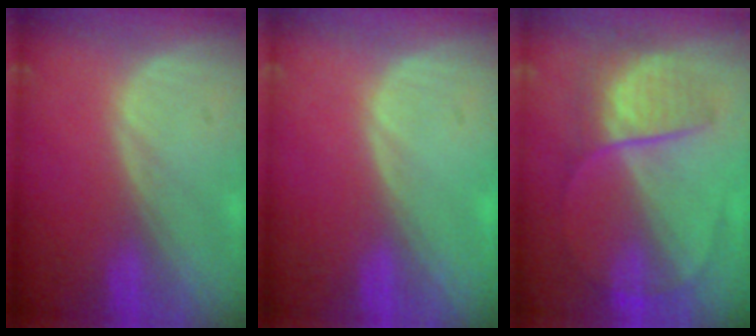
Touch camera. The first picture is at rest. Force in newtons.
{"total": 0.0}
{"total": 6.9, "press": 6.6, "slide": 2.0}